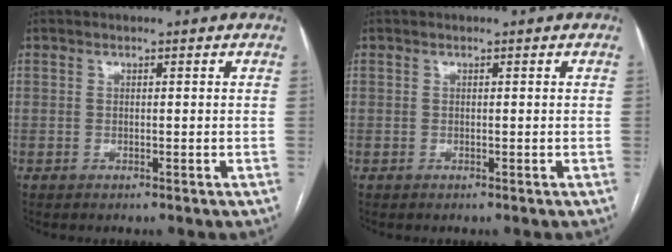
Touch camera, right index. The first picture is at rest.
{"total": 0.0}